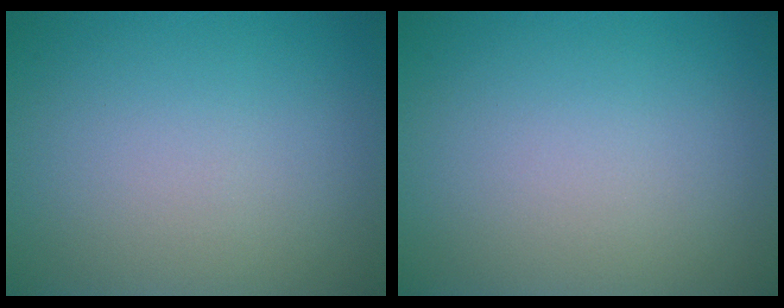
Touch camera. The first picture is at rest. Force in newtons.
{"total": 0.0}